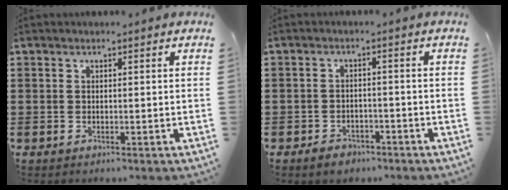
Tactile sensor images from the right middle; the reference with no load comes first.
{"total": 2.0, "force": [-1.8, 0.9, 0.1], "torque": [-0.007, 0.006, -0.040]}